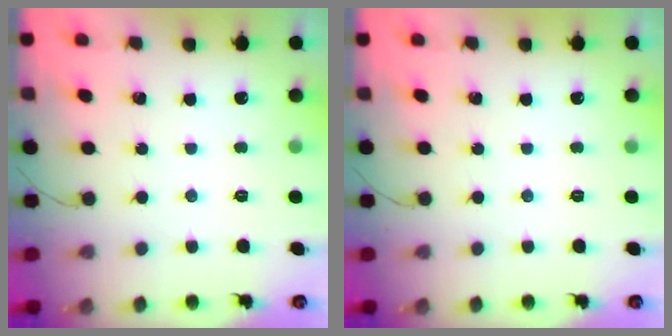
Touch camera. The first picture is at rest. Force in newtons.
{"total": 0.0}